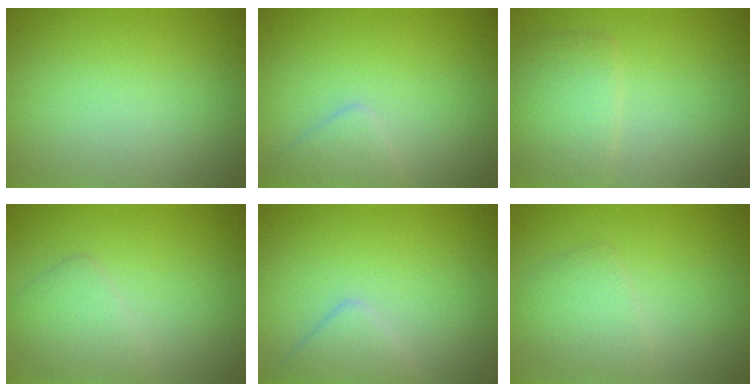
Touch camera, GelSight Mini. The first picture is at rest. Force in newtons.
{"total": 1.7, "press": 1.7, "slide": 0.1}
{"total": 3.2, "press": 3.2, "slide": 0.1}
{"total": 2.2, "press": 2.2, "slide": 0.0}
{"total": 2.2, "press": 2.2, "slide": 0.2}
{"total": 2.2, "press": 2.2, "slide": 0.0}